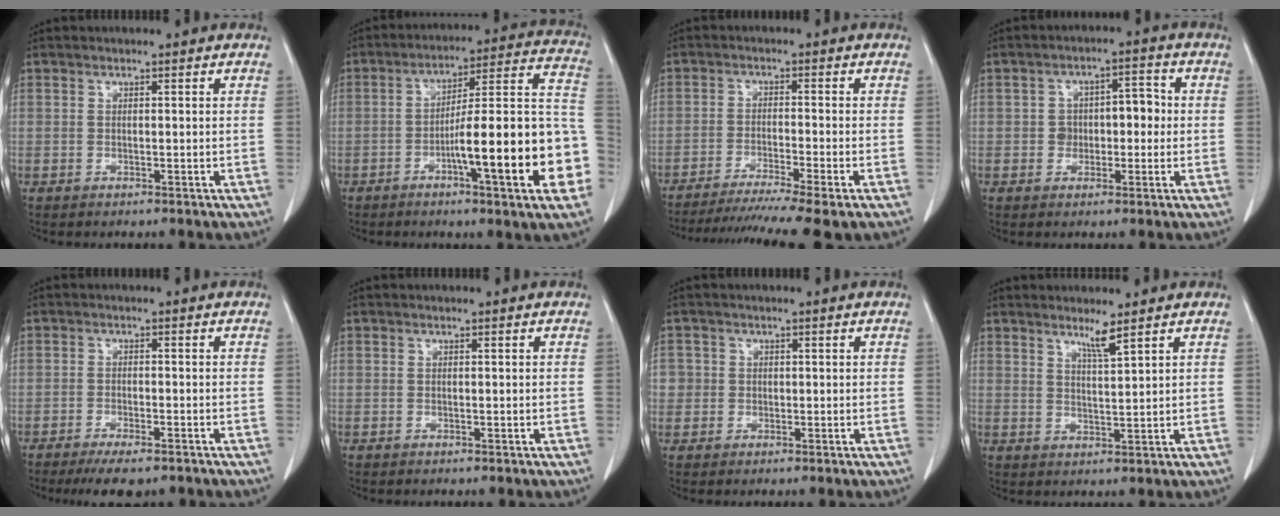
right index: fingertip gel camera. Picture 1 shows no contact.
{"total": 20.2, "force": [-6.2, 1.7, 19.1], "torque": [-0.201, 0.023, -0.087]}
{"total": 12.8, "force": [-10.4, -0.7, 7.4], "torque": [-0.115, -0.029, -0.161]}
{"total": 5.5, "force": [-0.3, 3.6, 4.2], "torque": [-0.061, 0.032, -0.001]}
{"total": 6.1, "force": [-4.7, 1.5, 3.6], "torque": [-0.050, -0.010, -0.071]}
{"total": 0.0}
{"total": 2.4, "force": [0.0, 2.4, 0.1], "torque": [0.014, 0.007, -0.002]}
{"total": 3.0, "force": [2.3, -0.6, 1.8], "torque": [-0.034, -0.011, 0.044]}